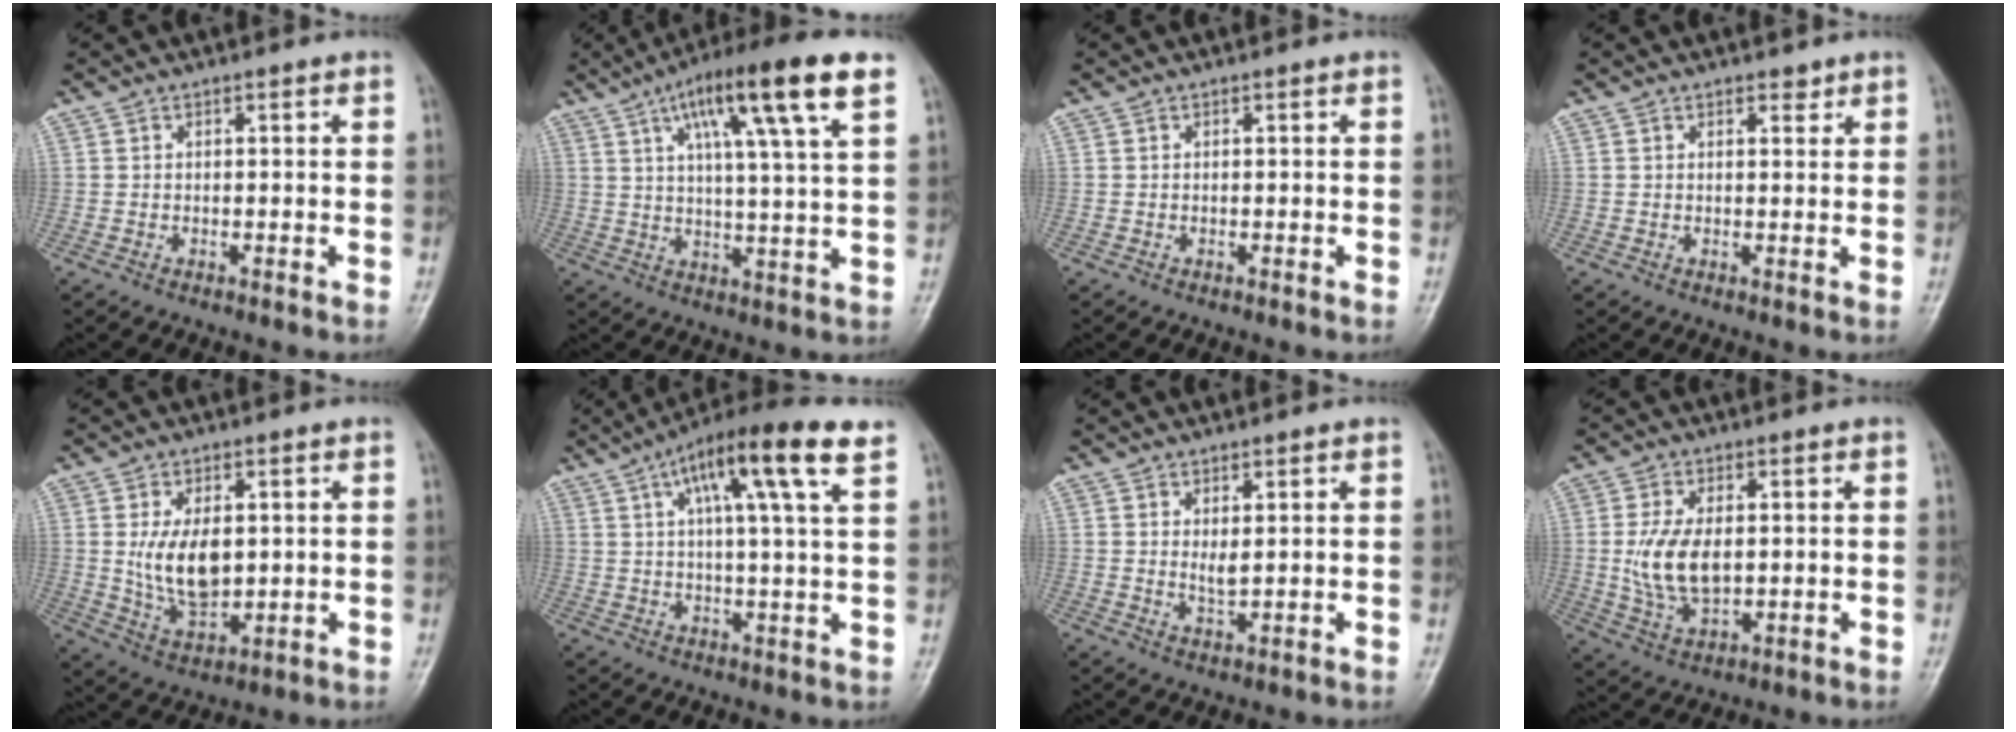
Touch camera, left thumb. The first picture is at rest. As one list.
[{"total": 16.5, "force": [8.0, 2.3, 14.2], "torque": [-0.228, -0.011, 0.124]}, {"total": 0.0}, {"total": 1.6, "force": [1.2, 0.8, 0.7], "torque": [-0.001, -0.007, 0.015]}, {"total": 10.0, "force": [1.2, 5.8, 8.1], "torque": [-0.131, -0.016, 0.036]}, {"total": 14.8, "force": [7.1, 2.3, 12.8], "torque": [-0.206, 0.000, 0.109]}, {"total": 2.4, "force": [0.8, 0.8, 2.1], "torque": [-0.037, -0.012, 0.018]}, {"total": 9.8, "force": [0.5, 5.5, 8.1], "torque": [-0.156, -0.009, 0.017]}]